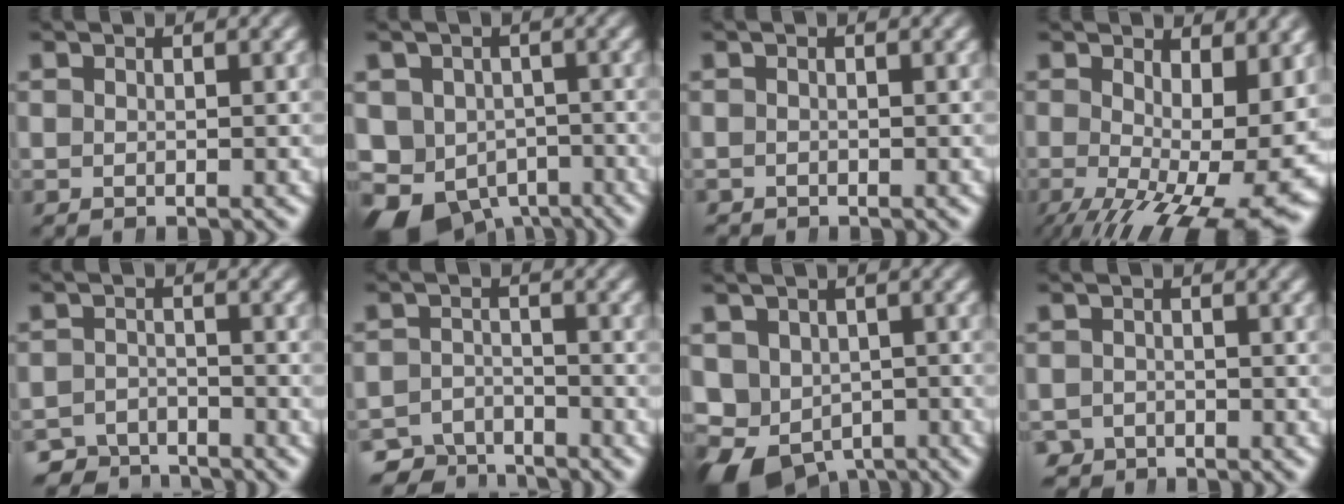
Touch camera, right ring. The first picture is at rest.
{"total": 13.0, "force": [-5.8, 10.7, 4.7], "torque": [-0.122, -0.070, -0.081]}
{"total": 0.6, "force": [-0.5, 0.2, -0.3], "torque": [0.001, -0.012, -0.005]}
{"total": 11.5, "force": [-4.1, 5.8, 9.0], "torque": [-0.151, -0.074, -0.026]}
{"total": 4.2, "force": [-4.0, 1.4, 0.0], "torque": [0.005, -0.020, -0.066]}
{"total": 4.8, "force": [-4.3, 2.1, 0.7], "torque": [-0.003, -0.022, -0.068]}
{"total": 9.9, "force": [-4.5, 7.9, 3.7], "torque": [-0.110, -0.064, -0.050]}
{"total": 2.8, "force": [-2.5, 1.3, -0.4], "torque": [0.006, -0.022, -0.038]}